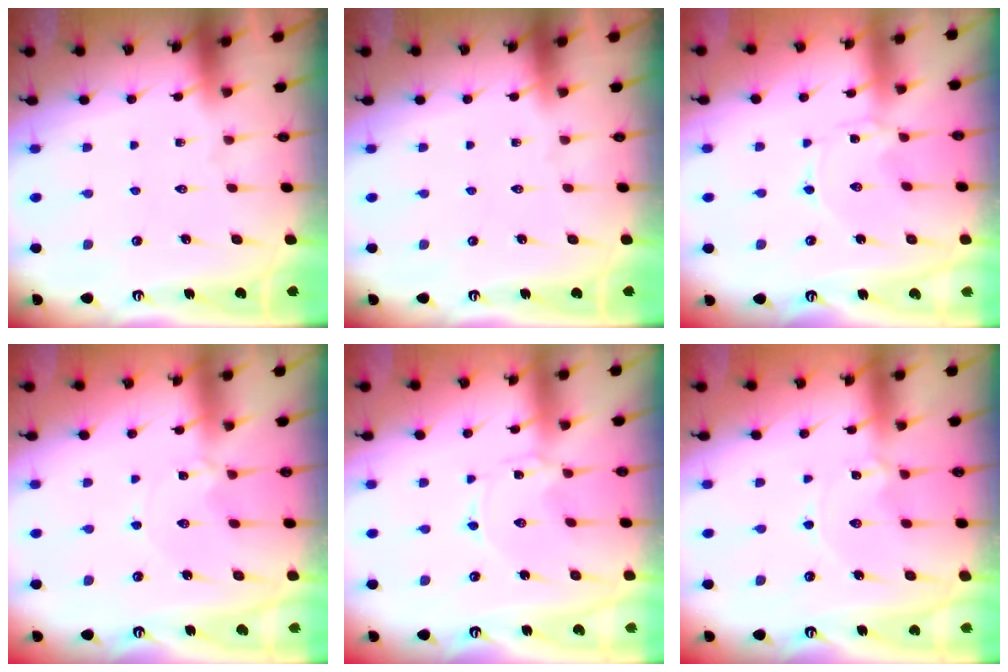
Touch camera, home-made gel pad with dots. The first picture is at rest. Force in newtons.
{"total": 0.0}
{"total": 0.0}
{"total": 0.0}
{"total": 0.0}
{"total": 0.7, "press": 0.7, "slide": 0.0}